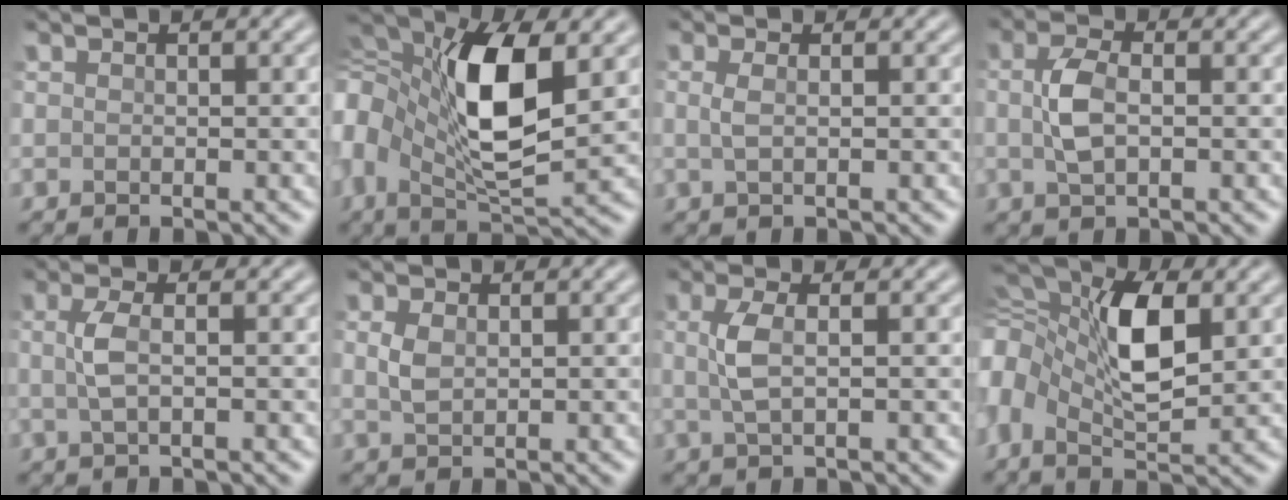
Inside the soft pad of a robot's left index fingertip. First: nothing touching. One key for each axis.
{"total": 12.4, "fx": 2.0, "fy": 6.5, "fz": 10.4, "tx": -0.216, "ty": 0.005, "tz": 0.035}
{"total": 1.2, "fx": 0.0, "fy": 0.3, "fz": 1.2, "tx": -0.031, "ty": 0.001, "tz": 0.002}
{"total": 3.2, "fx": -0.1, "fy": 1.6, "fz": 2.8, "tx": -0.062, "ty": 0.004, "tz": -0.003}
{"total": 2.2, "fx": 0.0, "fy": 0.5, "fz": 2.2, "tx": -0.050, "ty": 0.002, "tz": -0.001}
{"total": 1.6, "fx": 0.2, "fy": 1.0, "fz": 1.2, "tx": -0.029, "ty": 0.003, "tz": 0.004}
{"total": 2.5, "fx": 0.2, "fy": 0.6, "fz": 2.4, "tx": -0.058, "ty": 0.004, "tz": 0.002}
{"total": 9.4, "fx": 1.8, "fy": 4.6, "fz": 8.0, "tx": -0.169, "ty": 0.014, "tz": 0.019}